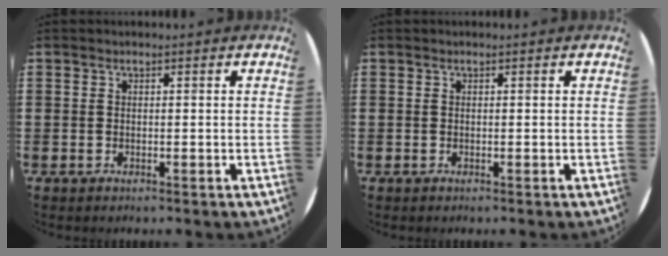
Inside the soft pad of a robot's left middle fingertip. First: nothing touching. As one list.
[{"total": 0.0}]